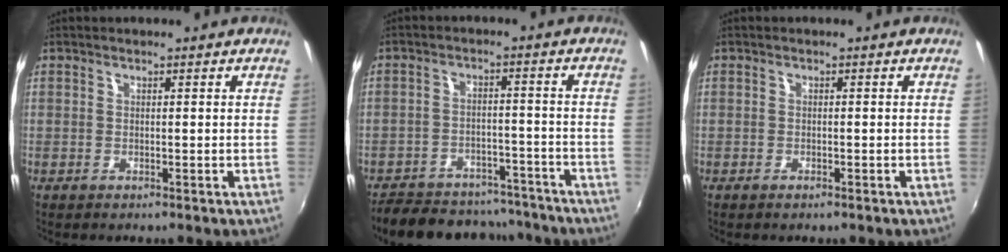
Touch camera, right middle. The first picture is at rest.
{"total": 19.1, "force": [-16.4, 7.1, 6.6], "torque": [-0.150, 0.018, -0.214]}
{"total": 0.7, "force": [-0.5, 0.1, 0.3], "torque": [-0.007, -0.003, -0.011]}